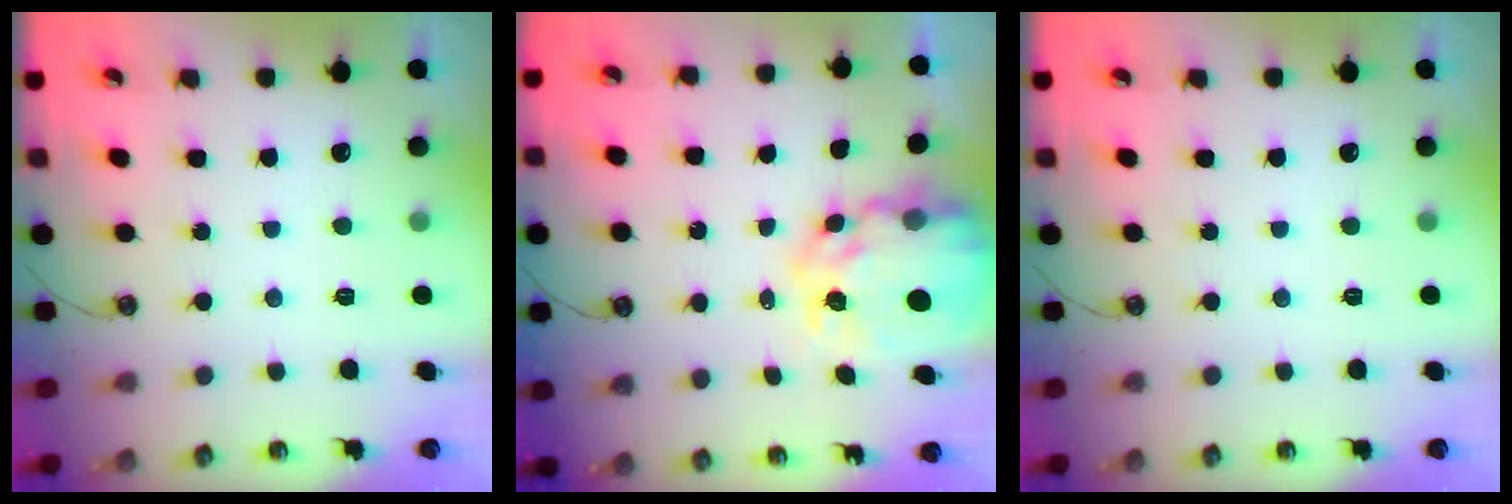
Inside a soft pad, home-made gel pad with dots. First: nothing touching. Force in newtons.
{"total": 12.7, "press": 12.7, "slide": 1.2}
{"total": 0.0}